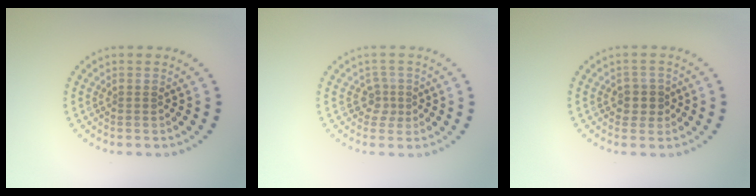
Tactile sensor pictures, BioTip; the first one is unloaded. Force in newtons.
{"total": 1.7, "press": 1.3, "slide": 1.2}
{"total": 2.0, "press": 1.8, "slide": 0.8}